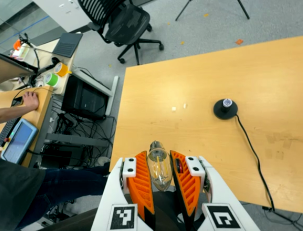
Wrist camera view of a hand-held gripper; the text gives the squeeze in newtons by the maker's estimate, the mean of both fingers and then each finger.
{"total": 13.3, "left": 14.4, "right": 12.2}